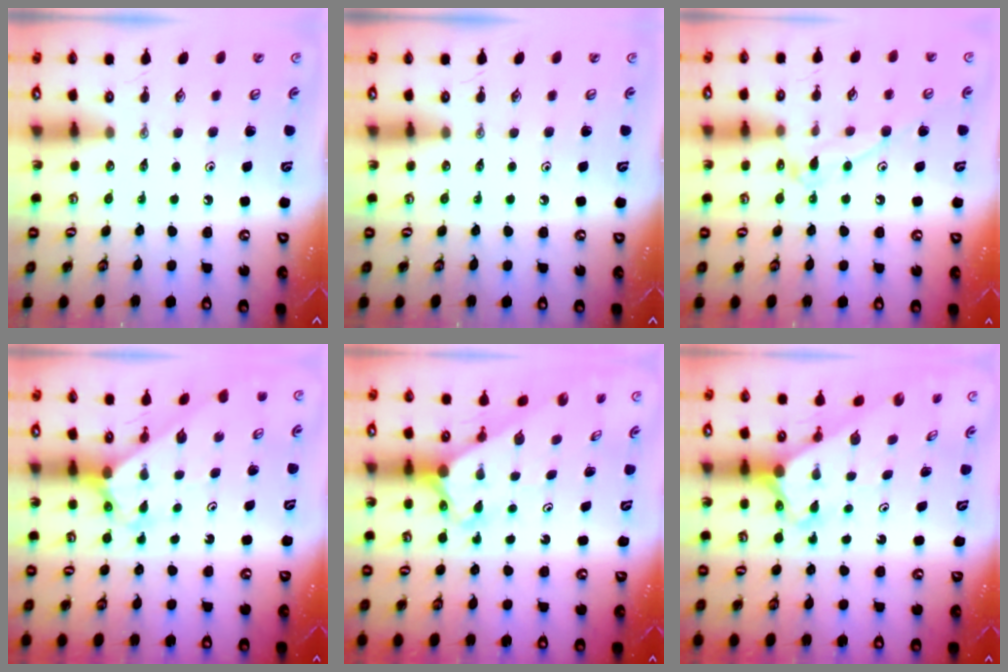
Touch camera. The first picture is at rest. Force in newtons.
{"total": 0.0}
{"total": 10.1, "press": 10.1, "slide": 0.6}
{"total": 2.7, "press": 2.7, "slide": 0.1}
{"total": 2.5, "press": 2.5, "slide": 0.1}
{"total": 2.5, "press": 2.5, "slide": 0.1}